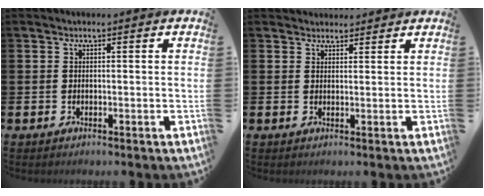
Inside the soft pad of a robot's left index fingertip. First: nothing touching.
{"total": 2.1, "force": [2.0, 0.6, -0.3], "torque": [0.009, -0.010, 0.035]}